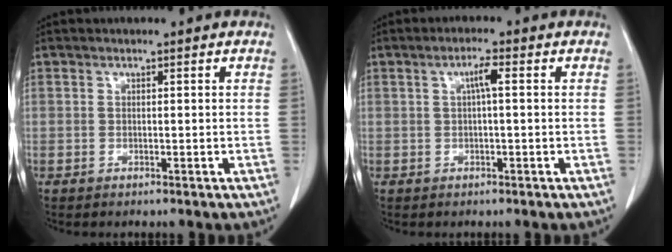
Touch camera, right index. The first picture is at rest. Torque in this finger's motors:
{"motor_torque": [0.25, -0.11, 0.11, 0.03]}